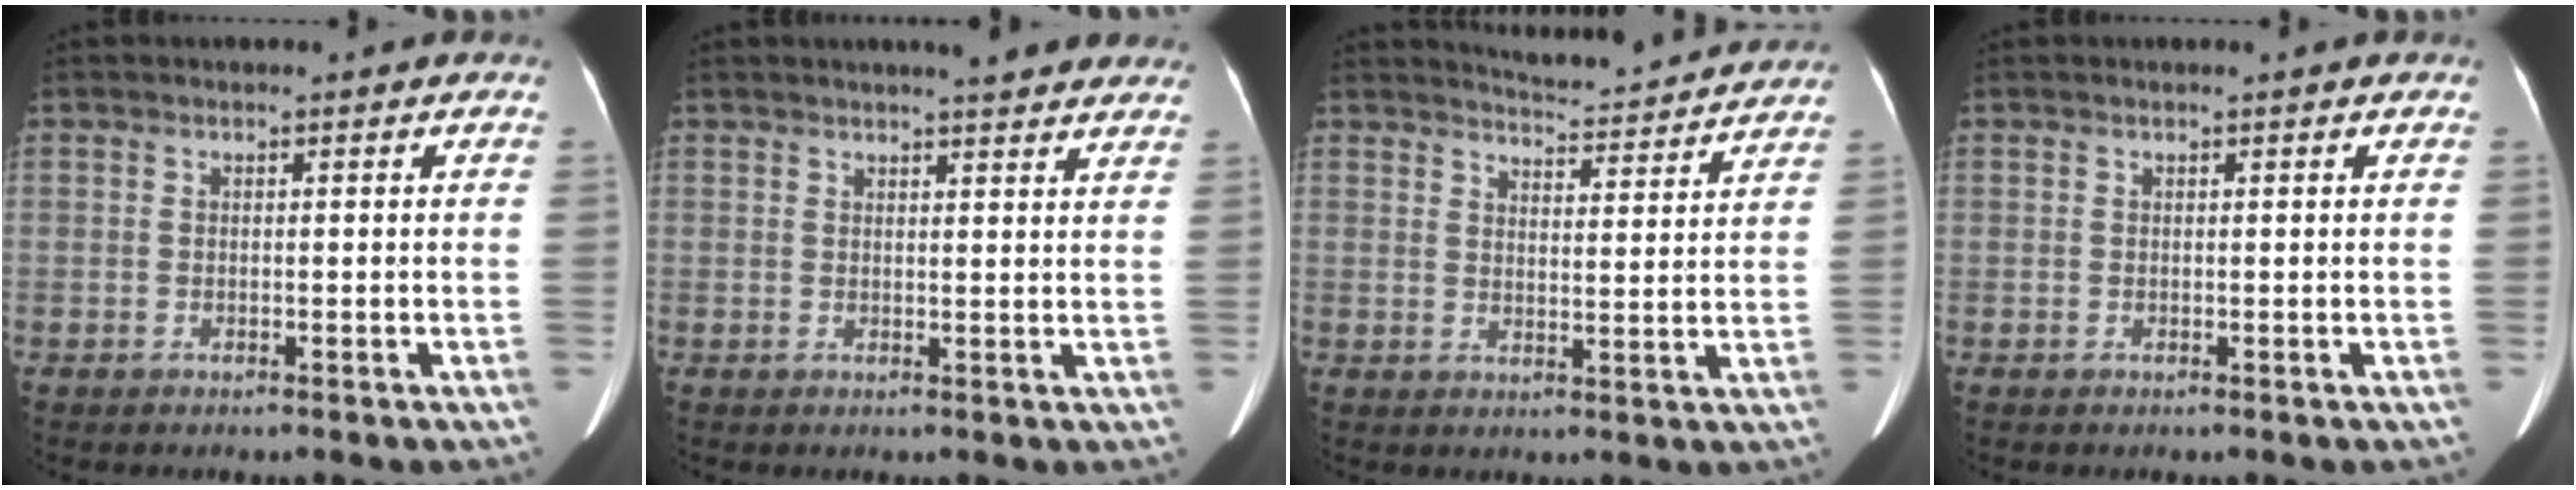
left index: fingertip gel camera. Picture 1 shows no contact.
{"total": 8.6, "force": [7.5, 1.2, 4.0], "torque": [-0.037, 0.007, 0.075]}
{"total": 10.6, "force": [10.4, 0.3, 2.1], "torque": [-0.038, 0.002, 0.131]}
{"total": 0.0}